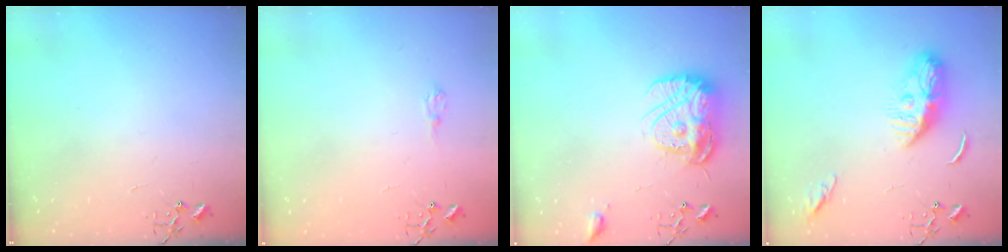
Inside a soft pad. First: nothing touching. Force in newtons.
{"total": 6.0, "press": 5.9, "slide": 0.7}
{"total": 15.7, "press": 15.7, "slide": 1.6}
{"total": 10.4, "press": 10.4, "slide": 1.2}